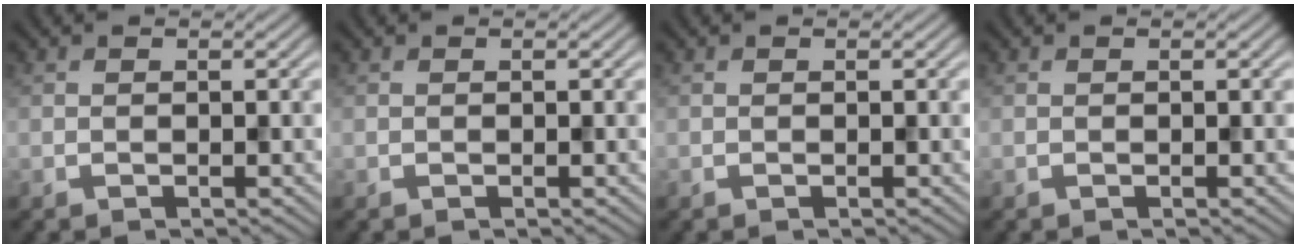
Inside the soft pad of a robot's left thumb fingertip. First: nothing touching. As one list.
[{"total": 0.0}, {"total": 0.0}, {"total": 0.0}]